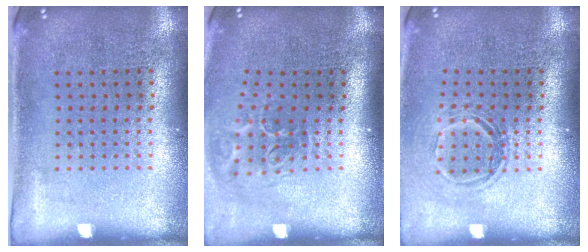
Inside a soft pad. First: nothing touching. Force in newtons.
{"total": 2.0, "press": 1.3, "slide": 1.5}
{"total": 1.5, "press": 1.1, "slide": 1.0}